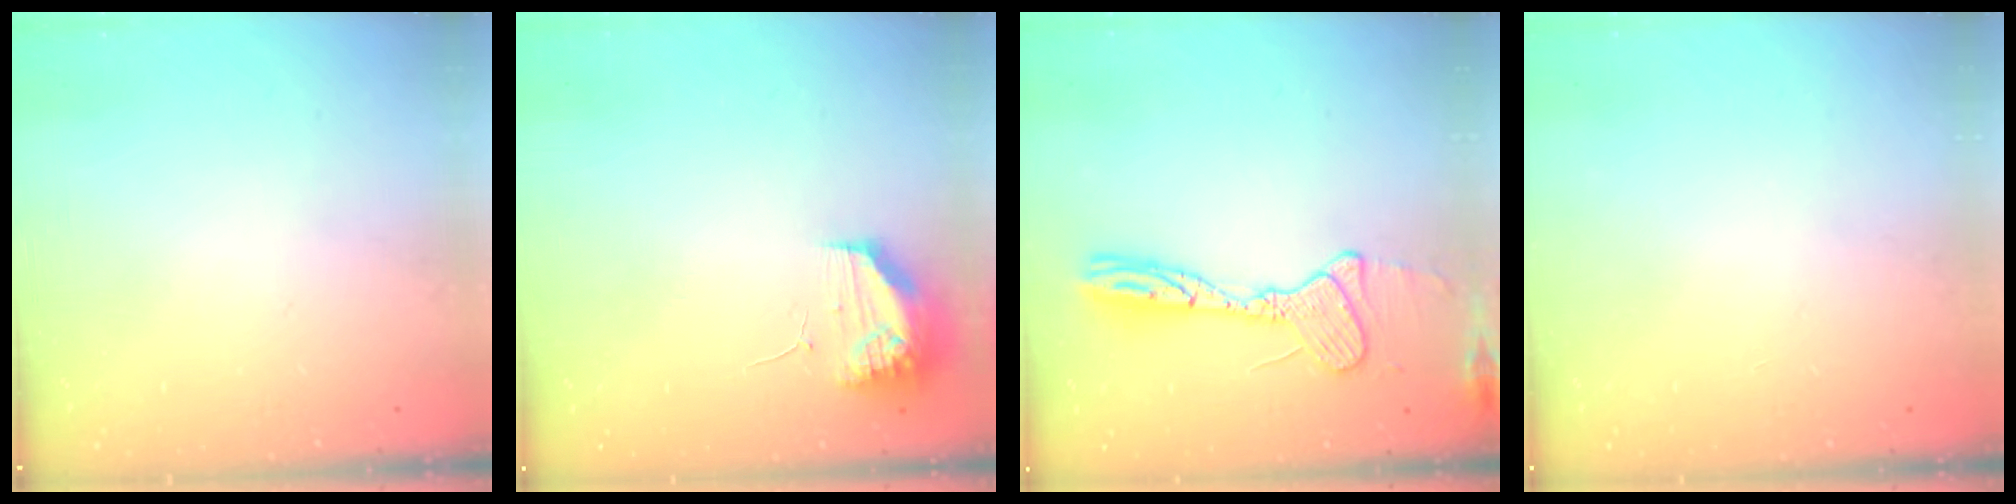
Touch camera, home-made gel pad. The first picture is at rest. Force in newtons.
{"total": 9.7, "press": 9.7, "slide": 0.9}
{"total": 13.1, "press": 13.1, "slide": 0.3}
{"total": 0.0}